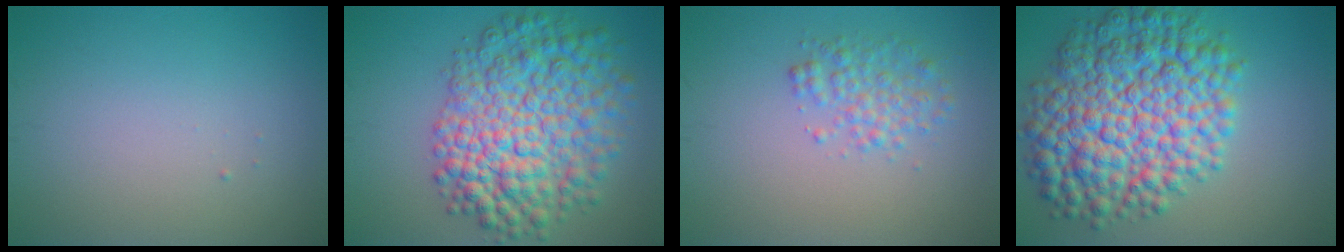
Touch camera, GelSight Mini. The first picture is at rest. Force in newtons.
{"total": 10.0, "press": 10.0, "slide": 0.3}
{"total": 2.4, "press": 2.4, "slide": 0.1}
{"total": 12.2, "press": 12.2, "slide": 0.2}